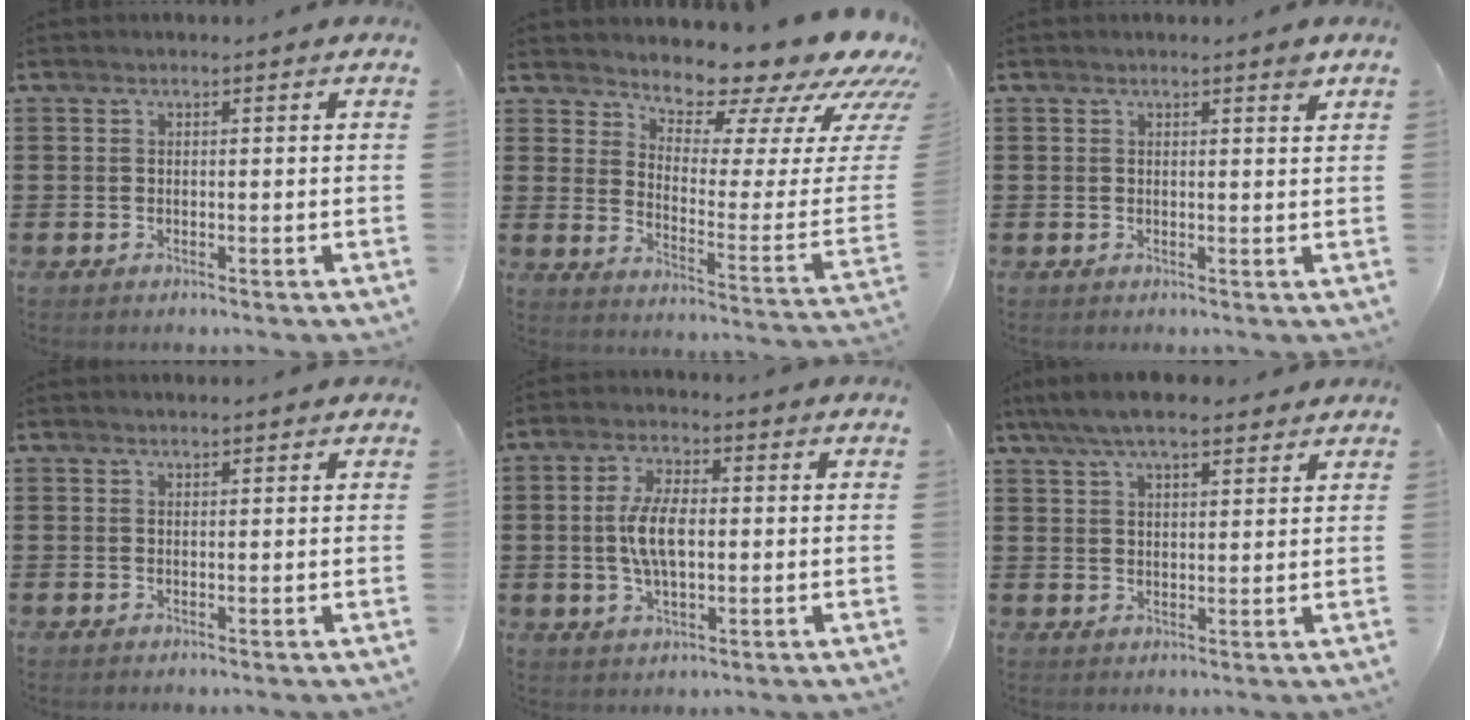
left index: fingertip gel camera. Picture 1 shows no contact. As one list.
[{"total": 10.3, "force": [9.2, 2.7, 3.7], "torque": [-0.066, -0.088, 0.151]}, {"total": 1.7, "force": [1.3, 0.0, 1.1], "torque": [-0.016, -0.004, 0.022]}, {"total": 0.8, "force": [0.7, 0.1, 0.3], "torque": [-0.007, 0.001, 0.014]}, {"total": 7.3, "force": [0.1, 3.3, 6.5], "torque": [-0.142, 0.004, -0.004]}, {"total": 6.5, "force": [5.2, 1.6, 3.6], "torque": [-0.080, -0.003, 0.094]}]